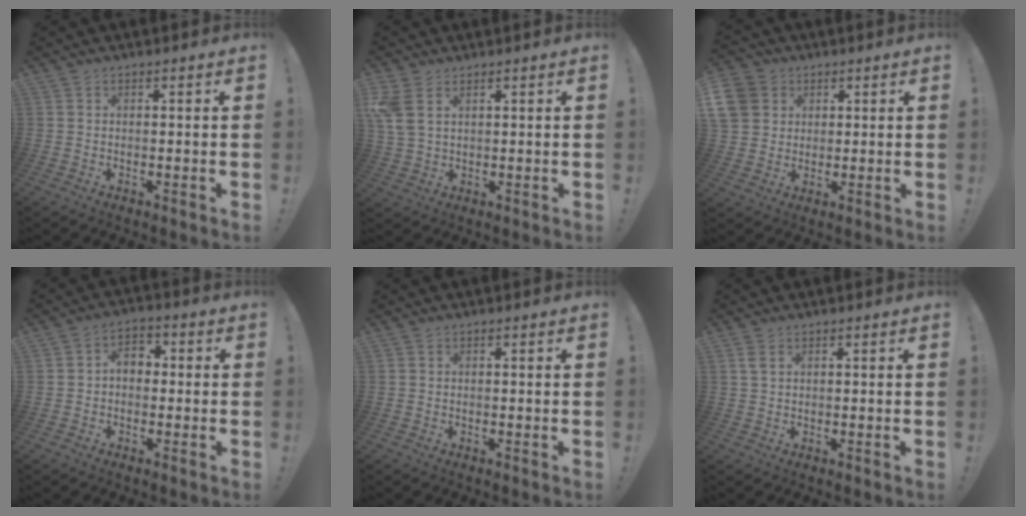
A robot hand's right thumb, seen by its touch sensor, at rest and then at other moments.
{"total": 6.9, "force": [3.4, 3.9, 4.5], "torque": [-0.100, -0.006, 0.067]}
{"total": 8.8, "force": [3.3, 7.6, 3.0], "torque": [-0.055, -0.014, 0.066]}
{"total": 5.2, "force": [-0.1, 3.7, 3.6], "torque": [-0.068, 0.012, -0.002]}
{"total": 0.0}
{"total": 1.9, "force": [0.9, 0.9, 1.4], "torque": [-0.031, 0.003, 0.017]}